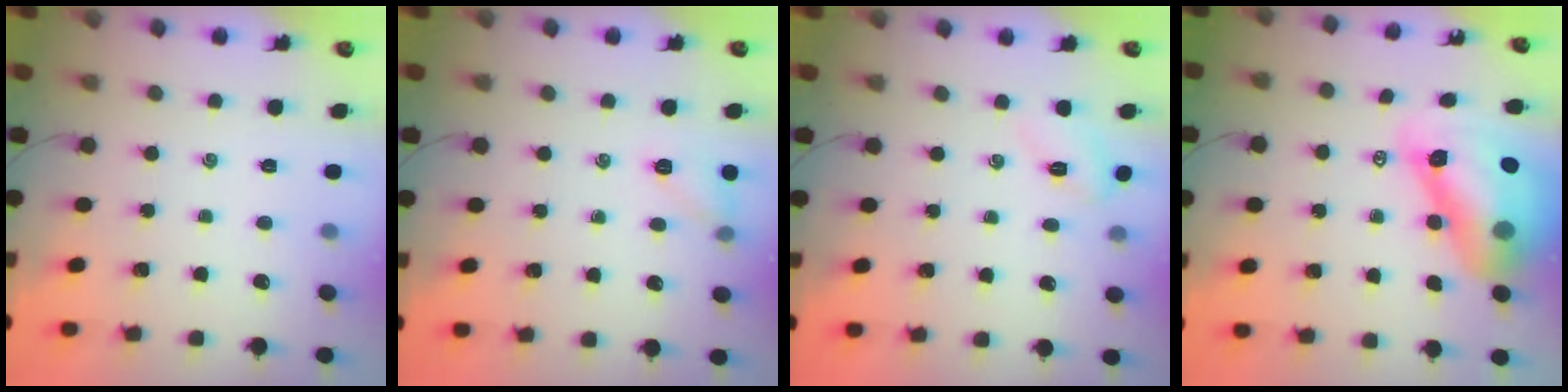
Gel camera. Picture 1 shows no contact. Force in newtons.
{"total": 6.9, "press": 6.8, "slide": 1.1}
{"total": 3.4, "press": 3.3, "slide": 0.9}
{"total": 17.7, "press": 16.9, "slide": 5.0}